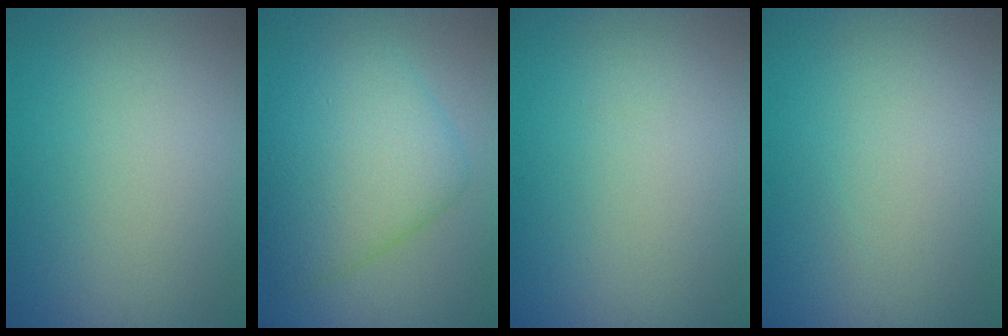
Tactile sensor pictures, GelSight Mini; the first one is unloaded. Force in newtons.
{"total": 7.4, "press": 7.4, "slide": 0.1}
{"total": 0.0}
{"total": 0.0}